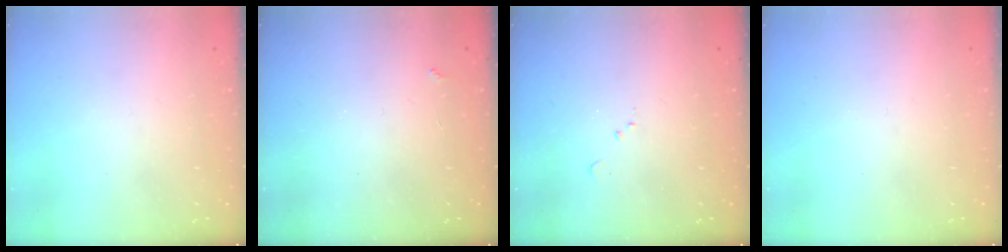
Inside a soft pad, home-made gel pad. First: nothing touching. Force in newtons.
{"total": 2.2, "press": 2.2, "slide": 0.4}
{"total": 5.7, "press": 5.7, "slide": 0.8}
{"total": 0.0}